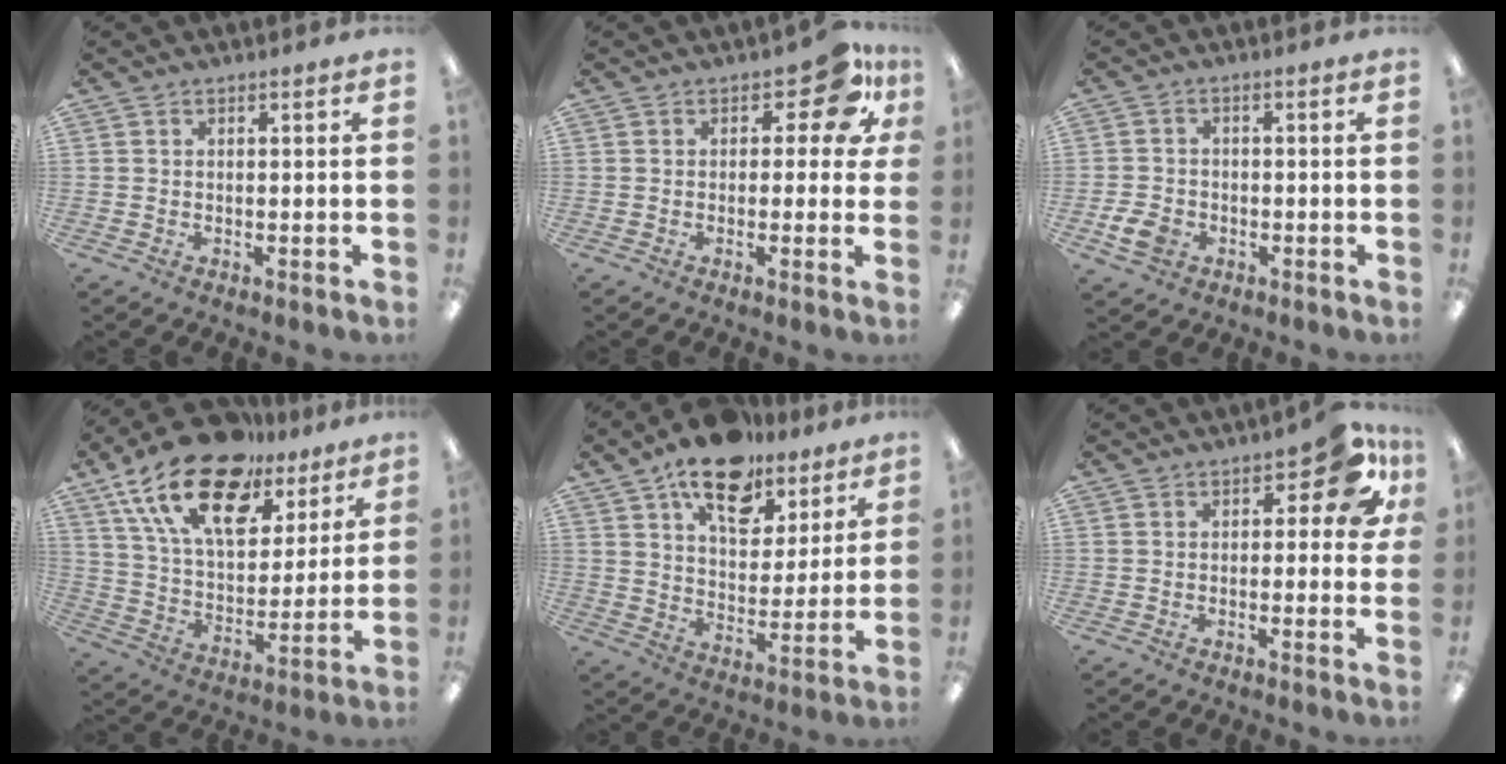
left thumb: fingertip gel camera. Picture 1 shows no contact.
{"total": 8.6, "force": [4.3, 4.2, 6.2], "torque": [-0.078, -0.015, 0.072]}
{"total": 4.9, "force": [-2.3, 3.6, 2.3], "torque": [-0.047, 0.008, -0.039]}
{"total": 22.0, "force": [13.9, 10.8, 13.1], "torque": [-0.253, -0.076, 0.244]}
{"total": 16.8, "force": [11.7, 8.6, 8.3], "torque": [-0.130, -0.061, 0.205]}
{"total": 9.0, "force": [4.0, 4.0, 7.1], "torque": [-0.081, -0.013, 0.064]}